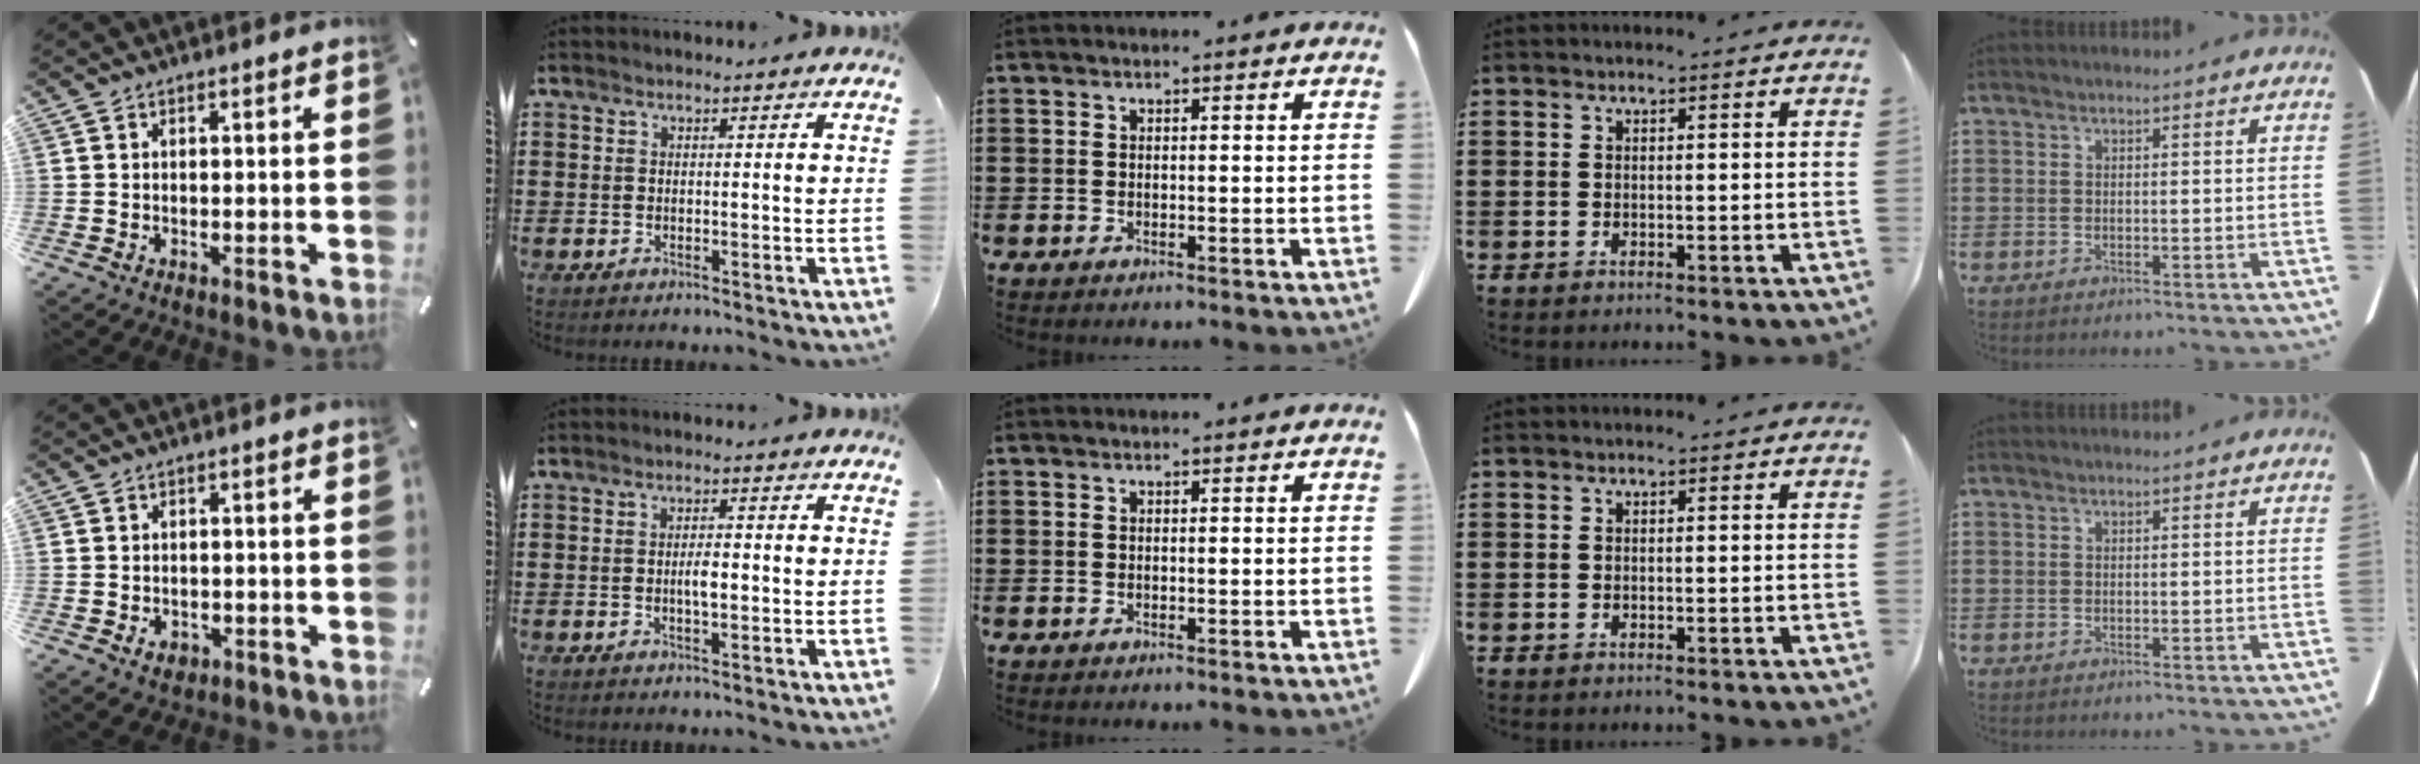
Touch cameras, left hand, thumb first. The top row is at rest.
{"thumb": {"total": 2.9, "force": [-1.2, 2.2, 1.3], "torque": [-0.021, 0.004, -0.020]}, "index": {"total": 2.7, "force": [-0.2, 0.8, 2.5], "torque": [-0.048, 0.001, -0.005]}}